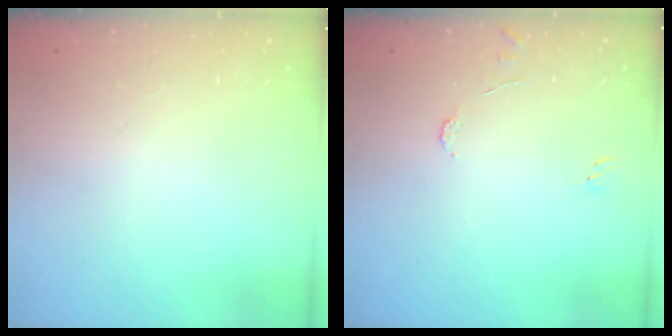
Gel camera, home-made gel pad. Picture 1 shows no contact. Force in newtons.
{"total": 7.2, "press": 7.1, "slide": 0.7}